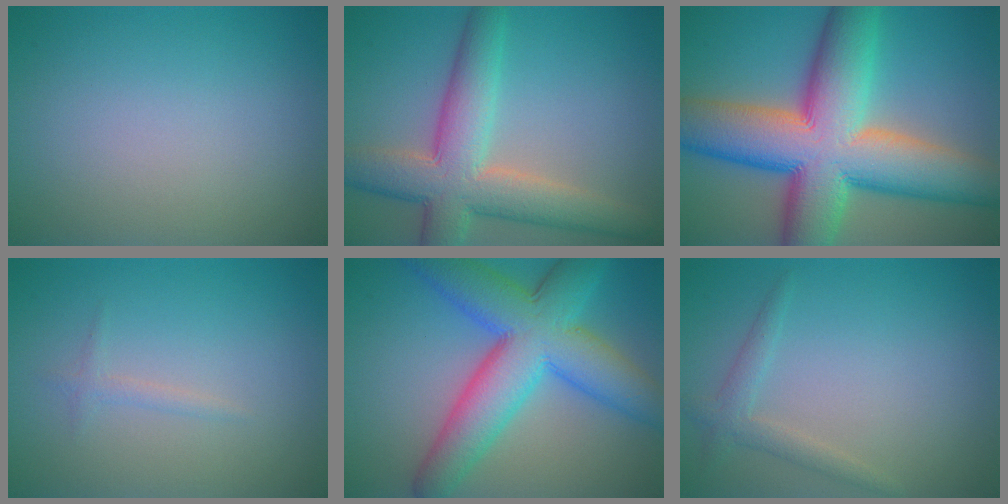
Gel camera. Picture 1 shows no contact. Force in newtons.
{"total": 8.0, "press": 8.0, "slide": 0.4}
{"total": 15.7, "press": 15.7, "slide": 0.4}
{"total": 0.9, "press": 0.9, "slide": 0.0}
{"total": 10.6, "press": 10.6, "slide": 0.2}
{"total": 1.8, "press": 1.8, "slide": 0.1}